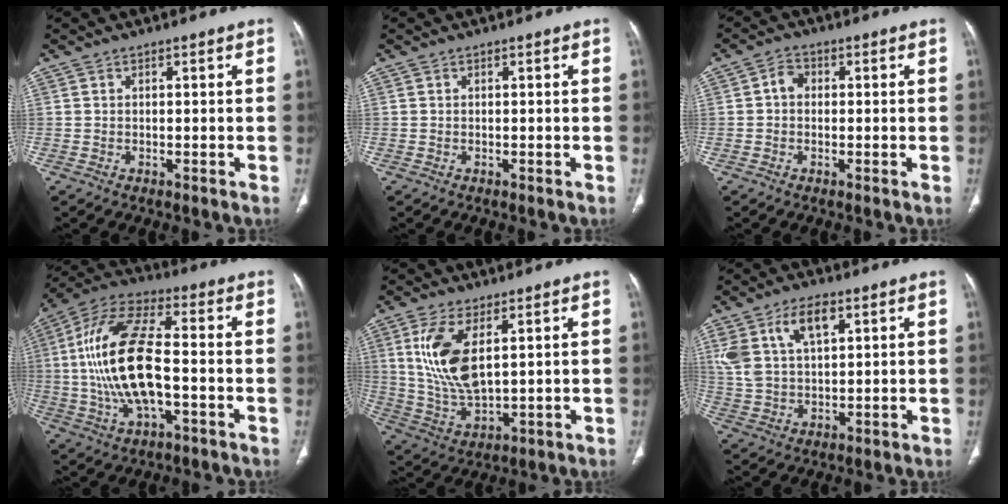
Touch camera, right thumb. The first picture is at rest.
{"total": 0.0}
{"total": 2.7, "force": [0.0, 2.2, 1.6], "torque": [-0.018, 0.012, -0.007]}
{"total": 18.9, "force": [-1.4, 8.0, 17.1], "torque": [-0.351, 0.026, -0.026]}
{"total": 12.4, "force": [3.8, 5.4, 10.4], "torque": [-0.221, -0.020, 0.087]}
{"total": 10.5, "force": [4.8, 5.3, 7.6], "torque": [-0.148, -0.005, 0.096]}